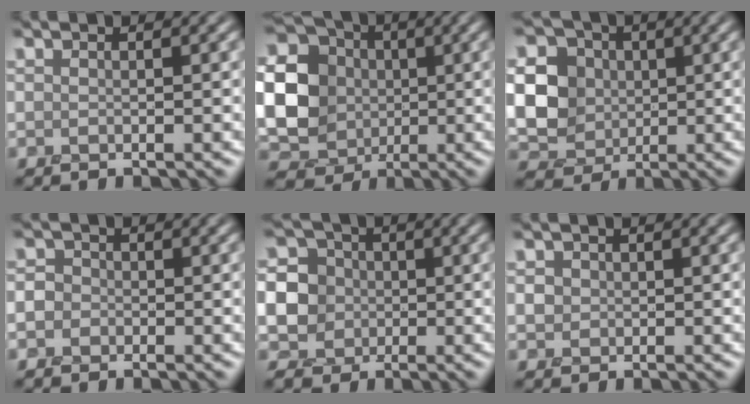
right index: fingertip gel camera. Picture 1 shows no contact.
{"total": 16.5, "force": [0.7, 15.2, 6.6], "torque": [-0.191, 0.010, -0.019]}
{"total": 8.1, "force": [0.6, 6.9, 4.2], "torque": [-0.093, 0.007, -0.005]}
{"total": 2.8, "force": [-0.9, 2.5, 0.8], "torque": [0.011, 0.018, -0.042]}
{"total": 8.5, "force": [0.2, 7.9, 3.3], "torque": [-0.090, 0.038, -0.028]}
{"total": 0.9, "force": [0.0, 0.9, 0.1], "torque": [0.001, -0.003, 0.004]}